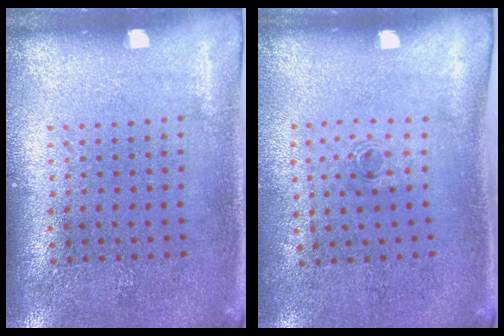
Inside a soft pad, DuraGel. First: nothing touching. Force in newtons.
{"total": 0.6, "press": 0.2, "slide": 0.5}